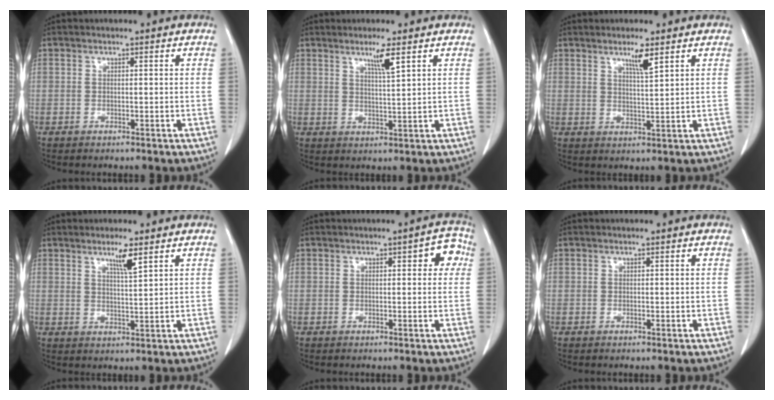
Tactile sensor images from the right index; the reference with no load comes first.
{"total": 3.9, "force": [2.4, -0.5, 3.0], "torque": [-0.057, -0.009, 0.045]}
{"total": 3.8, "force": [2.5, -0.1, 2.9], "torque": [-0.054, -0.008, 0.046]}
{"total": 3.8, "force": [2.5, -0.2, 2.9], "torque": [-0.055, -0.008, 0.046]}
{"total": 3.9, "force": [1.2, 1.5, 3.4], "torque": [-0.026, 0.015, 0.008]}
{"total": 0.0}